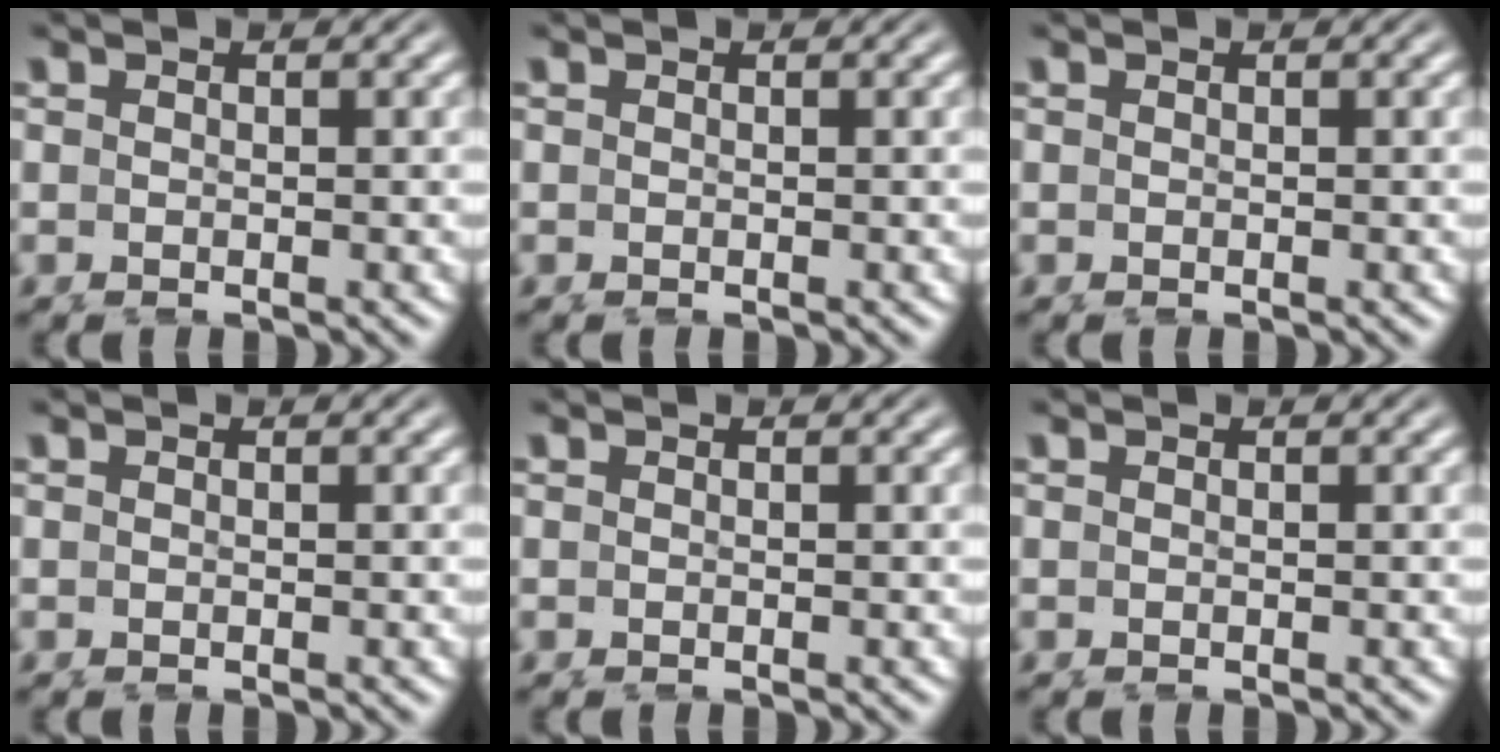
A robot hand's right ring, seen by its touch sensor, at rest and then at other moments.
{"total": 0.0}
{"total": 0.0}
{"total": 0.0}
{"total": 0.0}
{"total": 0.0}